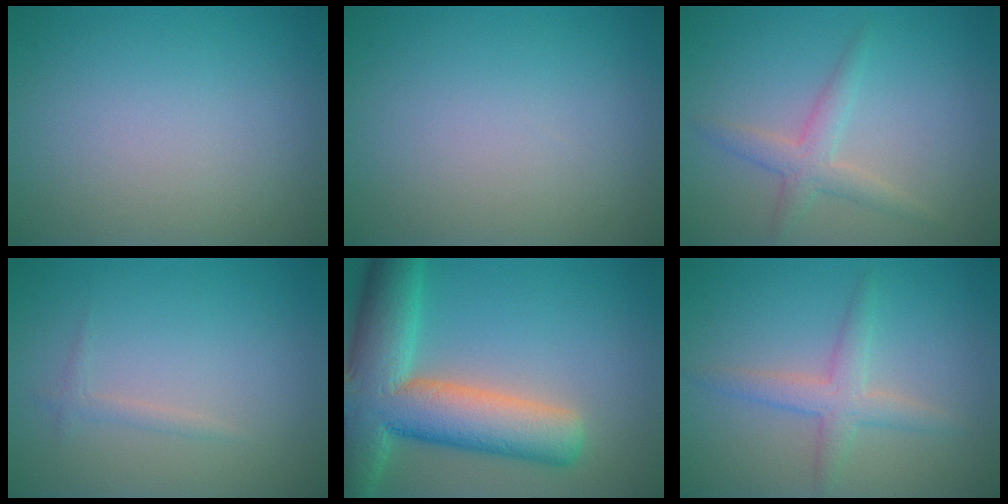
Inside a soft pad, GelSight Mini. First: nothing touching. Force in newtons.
{"total": 0.0}
{"total": 2.5, "press": 2.5, "slide": 0.0}
{"total": 0.8, "press": 0.8, "slide": 0.1}
{"total": 11.9, "press": 11.8, "slide": 0.9}
{"total": 2.7, "press": 2.7, "slide": 0.1}